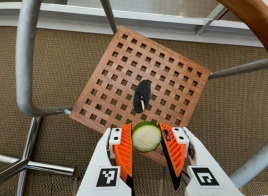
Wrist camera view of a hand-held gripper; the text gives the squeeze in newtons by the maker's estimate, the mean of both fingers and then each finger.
{"total": 9.2, "left": 9.5, "right": 9.0}